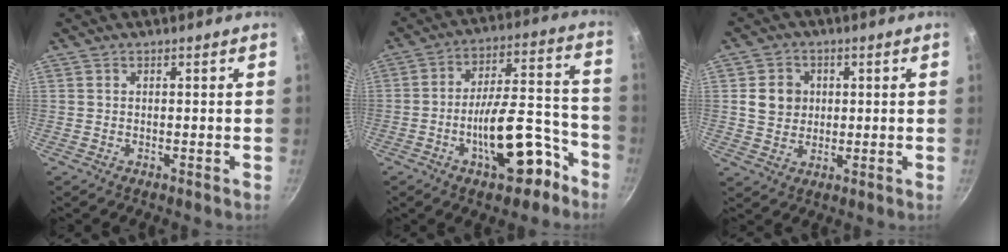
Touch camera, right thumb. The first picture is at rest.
{"total": 16.2, "force": [-7.9, 7.0, 12.3], "torque": [-0.148, 0.080, -0.110]}
{"total": 6.3, "force": [1.0, 5.6, 2.7], "torque": [-0.020, 0.003, 0.016]}